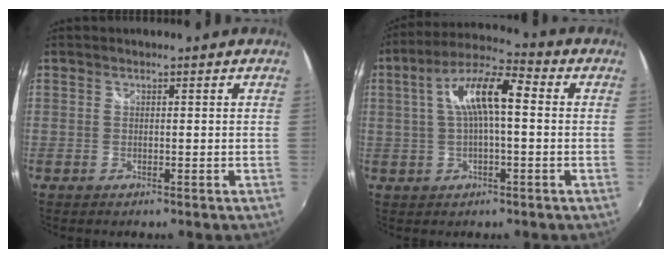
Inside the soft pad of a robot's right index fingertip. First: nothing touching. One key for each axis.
{"total": 10.6, "fx": 1.1, "fy": 3.0, "fz": 10.1, "tx": -0.189, "ty": 0.024, "tz": 0.018}